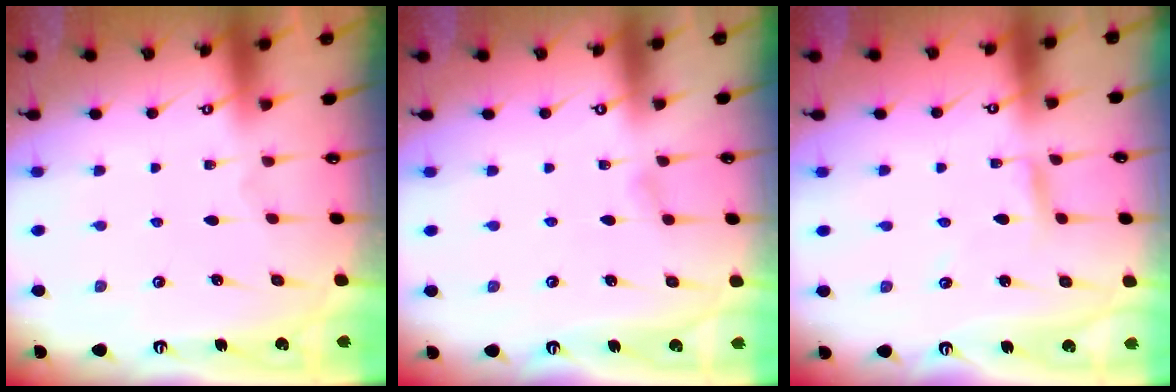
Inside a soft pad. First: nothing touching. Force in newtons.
{"total": 3.9, "press": 3.9, "slide": 0.5}
{"total": 3.1, "press": 3.1, "slide": 0.1}